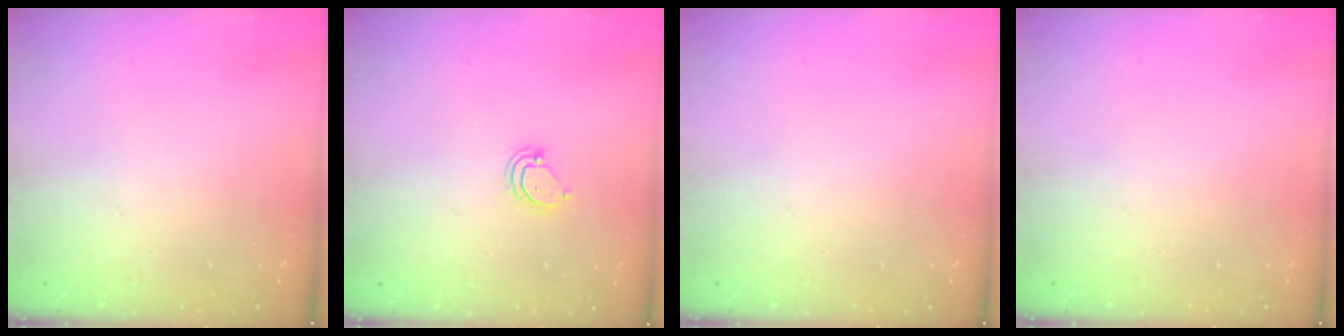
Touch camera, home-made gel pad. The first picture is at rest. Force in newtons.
{"total": 3.4, "press": 3.4, "slide": 0.4}
{"total": 0.0}
{"total": 0.0}